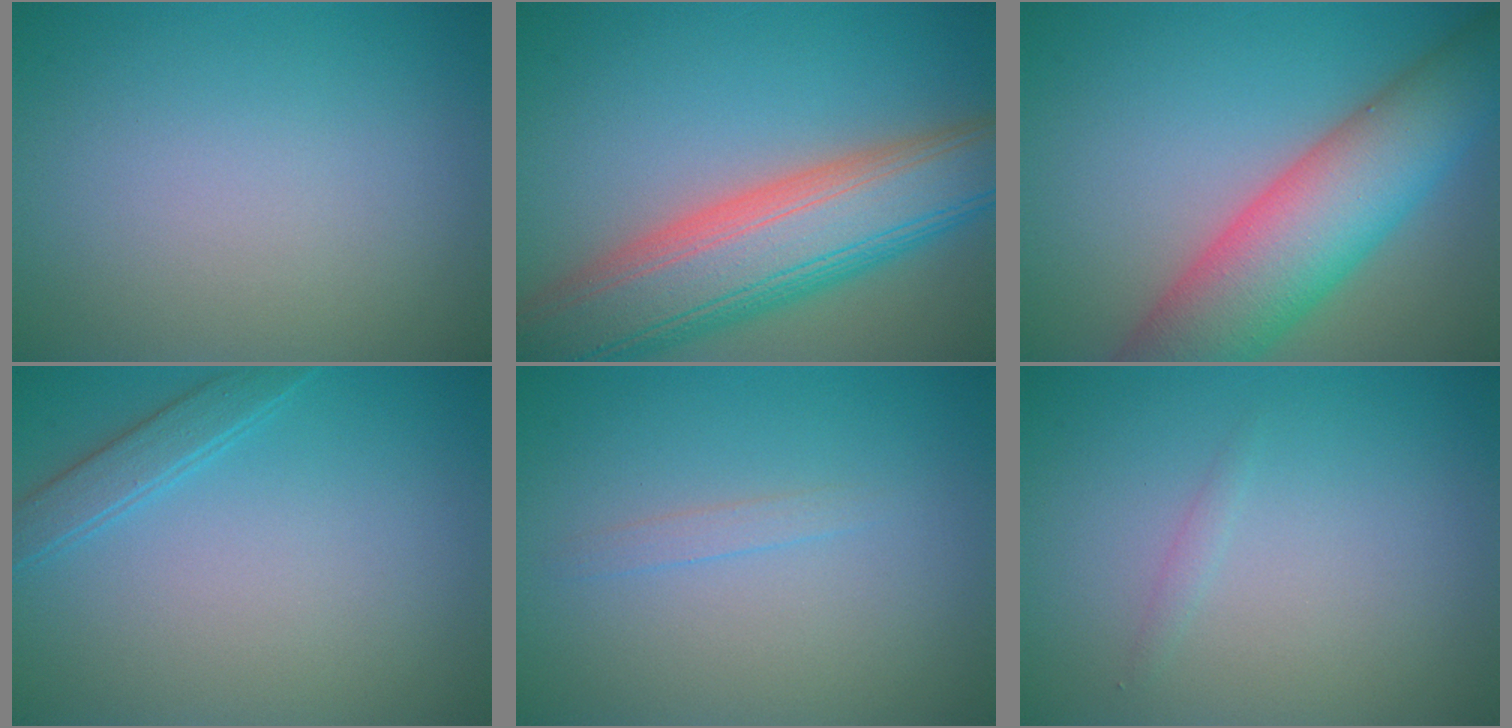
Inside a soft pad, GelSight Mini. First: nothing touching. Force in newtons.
{"total": 11.5, "press": 11.5, "slide": 0.9}
{"total": 10.3, "press": 10.3, "slide": 0.7}
{"total": 1.9, "press": 1.9, "slide": 0.1}
{"total": 0.8, "press": 0.8, "slide": 0.1}
{"total": 0.6, "press": 0.6, "slide": 0.0}